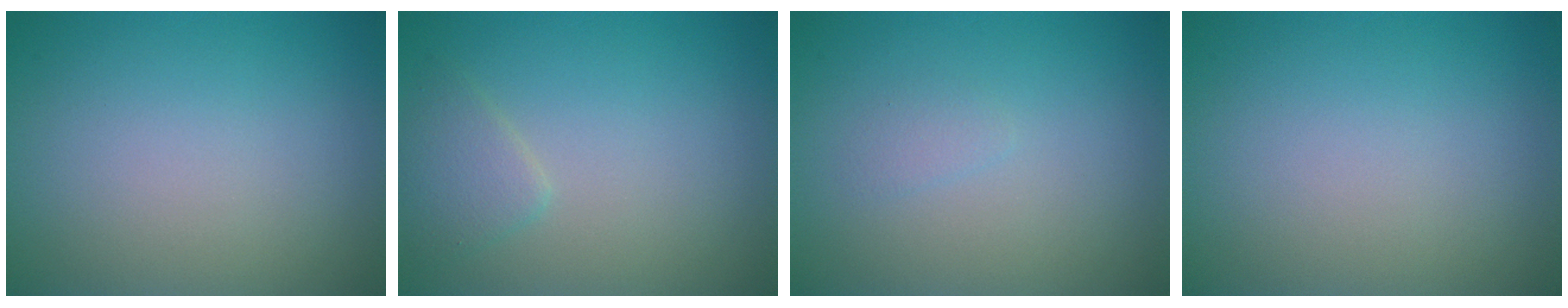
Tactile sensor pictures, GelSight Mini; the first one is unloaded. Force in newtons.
{"total": 1.8, "press": 1.8, "slide": 0.2}
{"total": 0.7, "press": 0.7, "slide": 0.0}
{"total": 0.0}